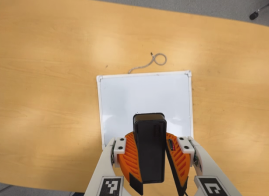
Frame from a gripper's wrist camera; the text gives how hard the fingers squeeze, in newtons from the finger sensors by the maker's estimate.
{"total": 11.4, "left": 11.4, "right": 11.4}